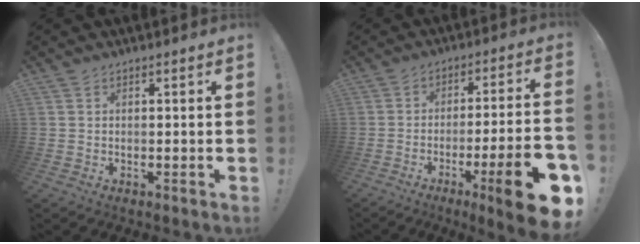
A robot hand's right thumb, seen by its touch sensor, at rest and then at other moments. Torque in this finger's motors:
{"motor_torque": [0.89, 1.61, 1.87, -0.89, 0.37]}